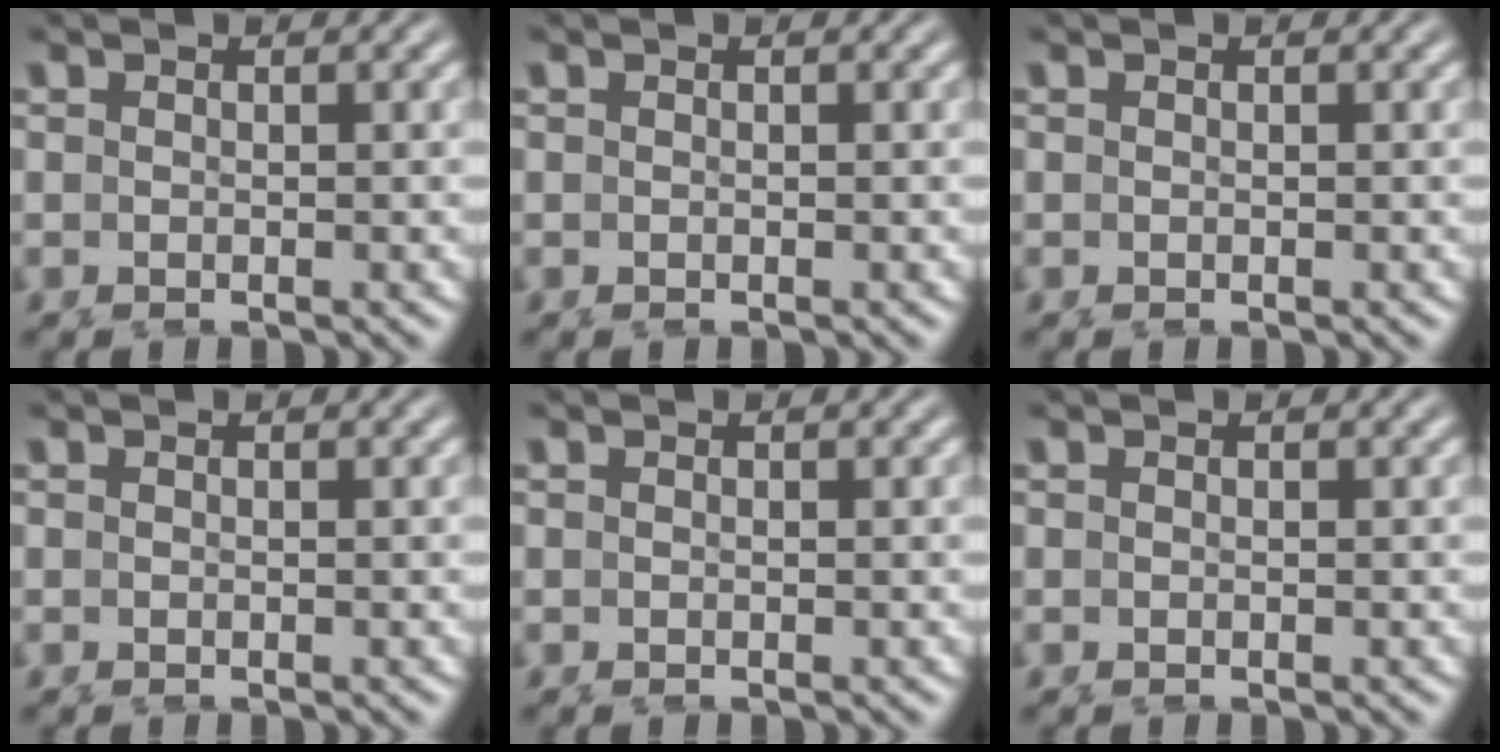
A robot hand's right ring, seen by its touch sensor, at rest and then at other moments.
{"total": 0.0}
{"total": 0.0}
{"total": 0.0}
{"total": 0.0}
{"total": 0.0}